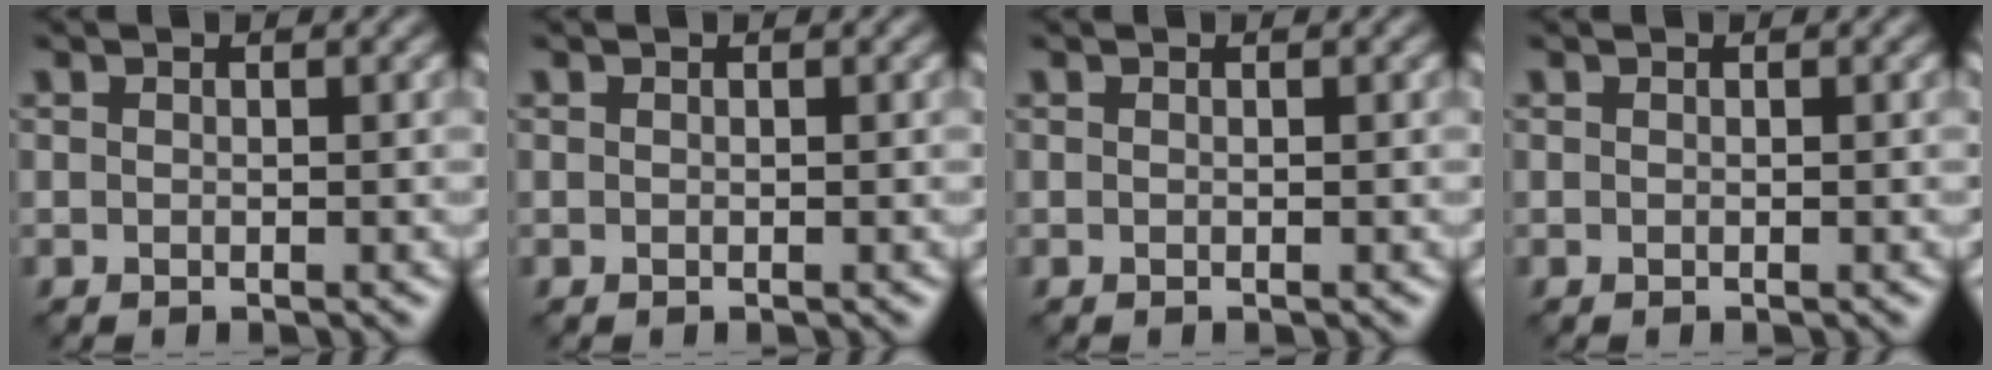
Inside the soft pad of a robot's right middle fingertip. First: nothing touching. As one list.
[{"total": 0.0}, {"total": 0.0}, {"total": 0.0}]